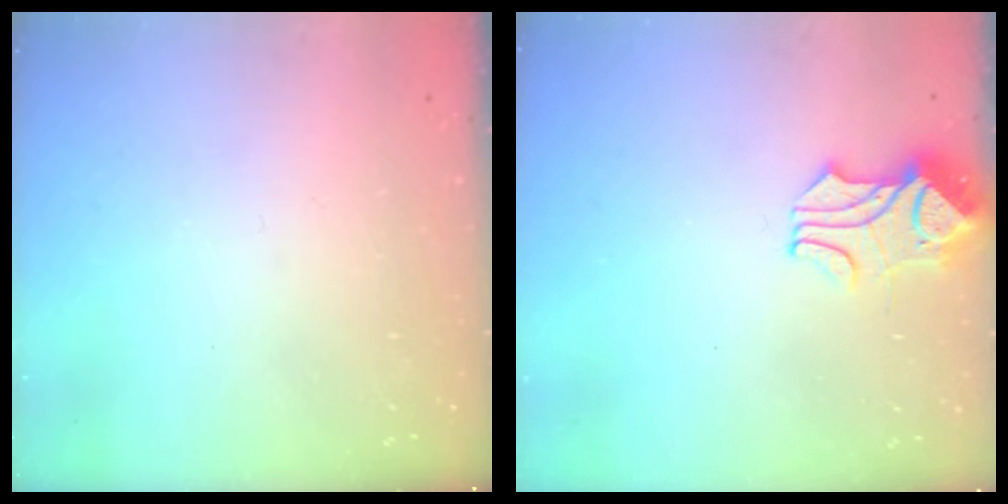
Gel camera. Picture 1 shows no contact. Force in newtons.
{"total": 1.8, "press": 1.3, "slide": 1.1}